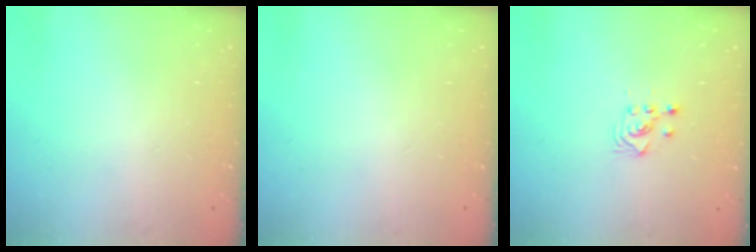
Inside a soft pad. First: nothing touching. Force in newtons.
{"total": 0.0}
{"total": 2.6, "press": 2.6, "slide": 0.3}